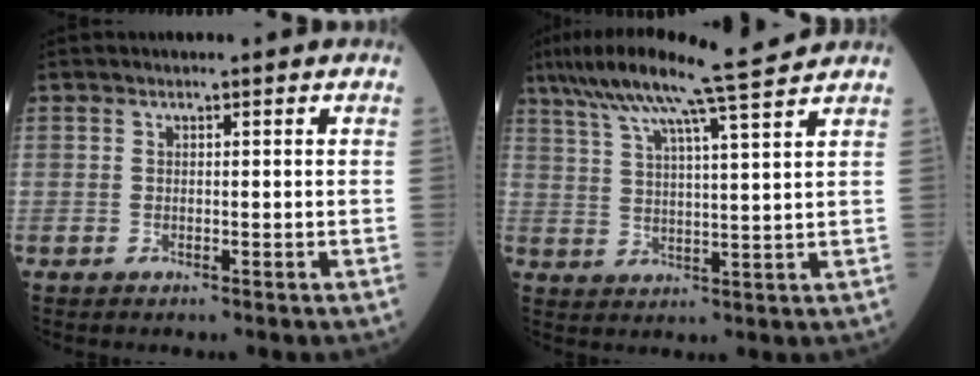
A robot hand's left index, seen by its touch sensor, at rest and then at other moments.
{"total": 12.7, "force": [10.3, -1.0, 7.3], "torque": [-0.130, 0.017, 0.156]}